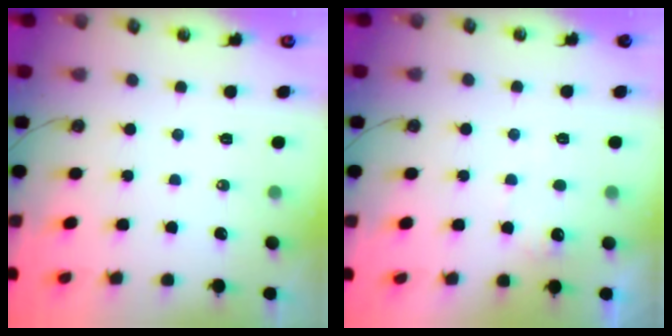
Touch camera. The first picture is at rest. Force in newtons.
{"total": 4.6, "press": 4.6, "slide": 0.3}